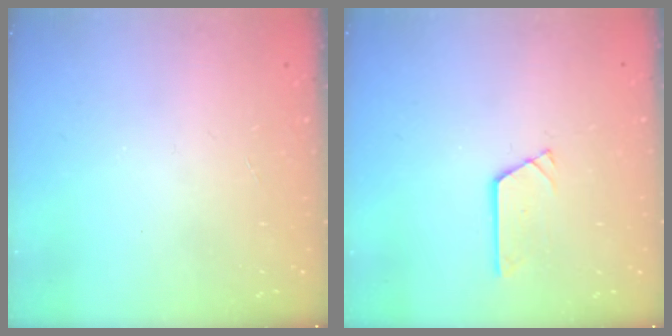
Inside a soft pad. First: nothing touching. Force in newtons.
{"total": 3.2, "press": 3.2, "slide": 0.0}